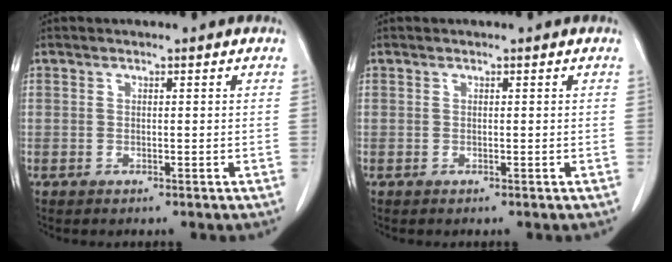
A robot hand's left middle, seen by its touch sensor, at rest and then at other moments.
{"total": 0.0}